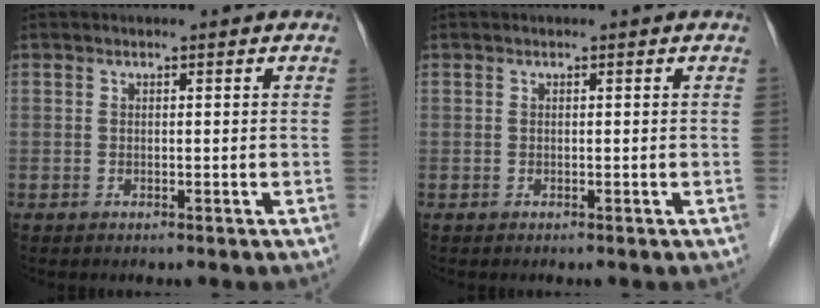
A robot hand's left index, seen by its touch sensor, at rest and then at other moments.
{"total": 0.0}